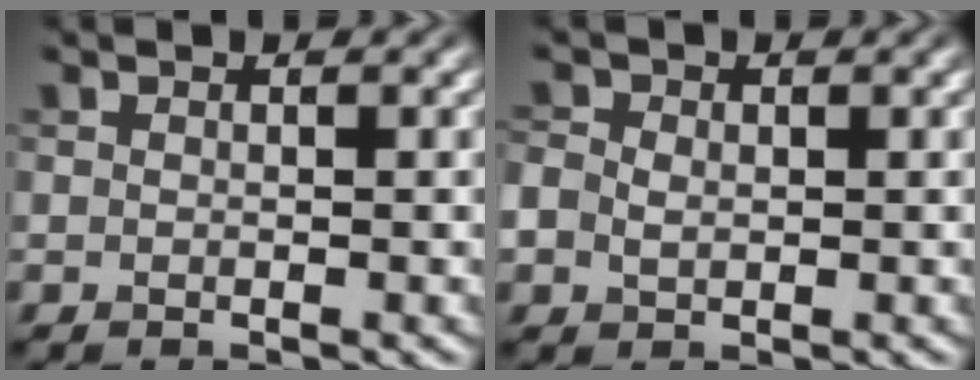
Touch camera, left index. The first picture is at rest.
{"total": 2.9, "force": [0.1, 2.3, 1.6], "torque": [-0.040, 0.003, -0.001]}